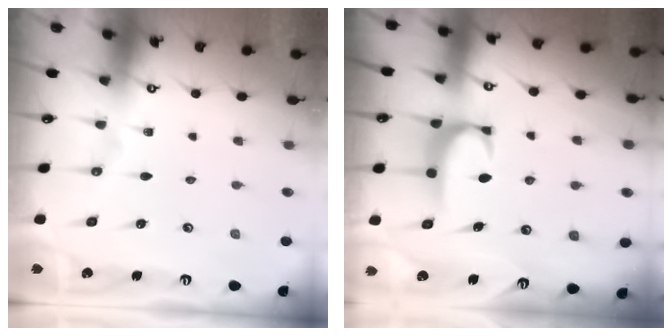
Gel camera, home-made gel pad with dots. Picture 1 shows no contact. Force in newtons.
{"total": 1.8, "press": 1.7, "slide": 0.5}